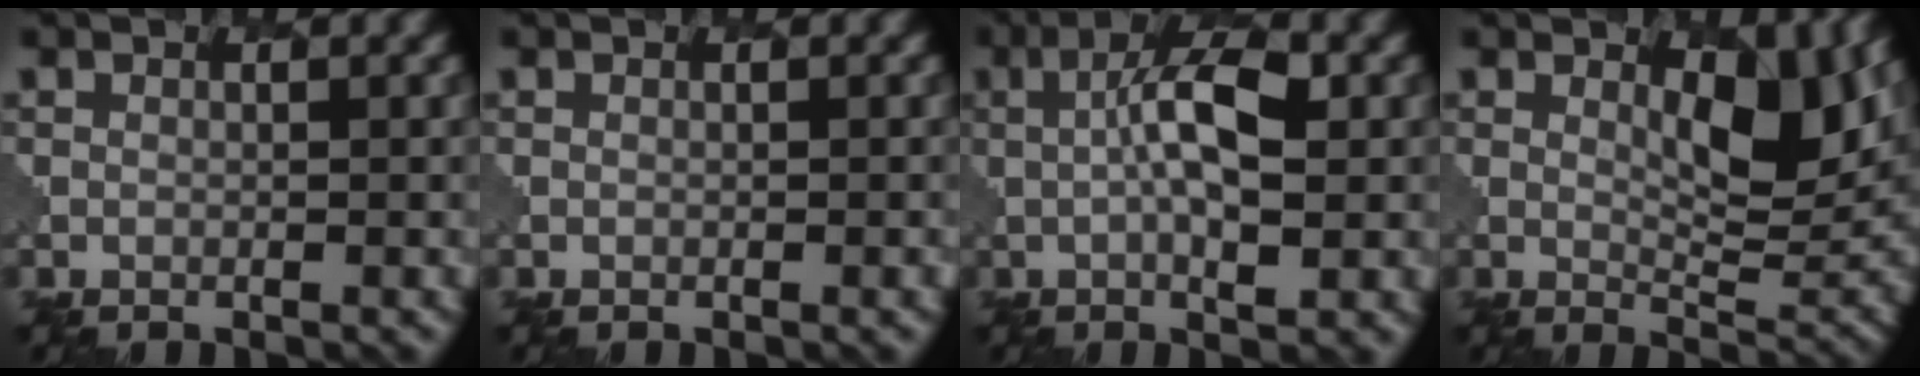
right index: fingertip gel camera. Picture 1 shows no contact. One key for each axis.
{"total": 0.6, "fx": -0.2, "fy": 0.2, "fz": 0.5, "tx": -0.001, "ty": 0.002, "tz": -0.001}
{"total": 6.3, "fx": 0.6, "fy": 1.7, "fz": 6.0, "tx": -0.105, "ty": 0.003, "tz": 0.011}
{"total": 6.4, "fx": 1.9, "fy": 2.6, "fz": 5.5, "tx": -0.076, "ty": -0.012, "tz": 0.040}